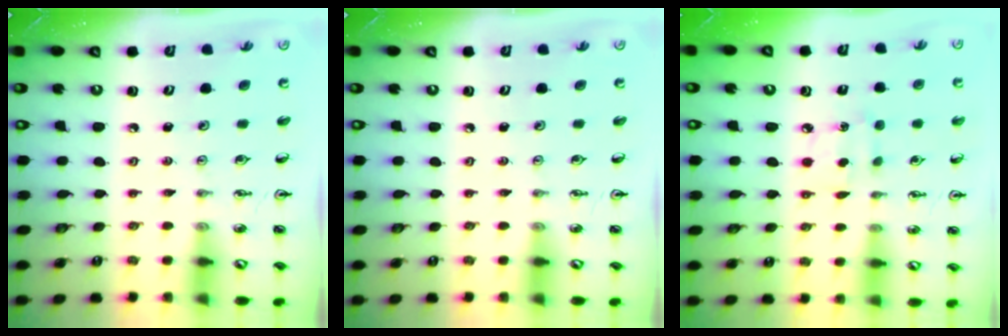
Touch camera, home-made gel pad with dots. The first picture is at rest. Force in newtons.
{"total": 0.0}
{"total": 7.5, "press": 7.5, "slide": 0.6}